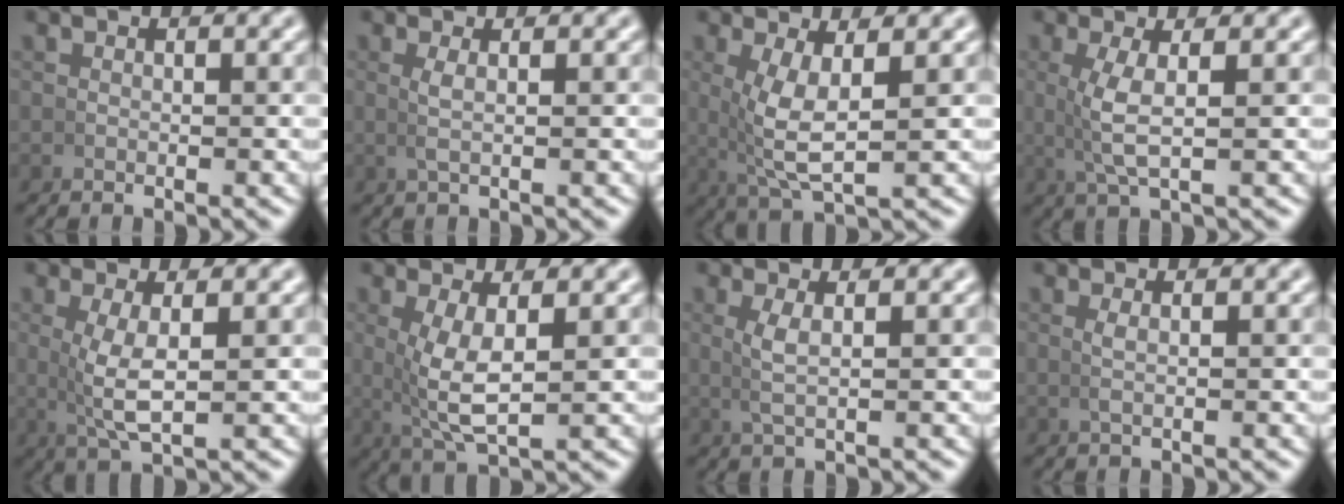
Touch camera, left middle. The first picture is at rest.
{"total": 1.4, "force": [0.4, -0.2, 1.3], "torque": [-0.031, -0.003, 0.013]}
{"total": 5.5, "force": [0.7, 2.1, 5.1], "torque": [-0.103, -0.011, 0.027]}
{"total": 3.6, "force": [0.6, 0.5, 3.5], "torque": [-0.078, -0.003, 0.019]}
{"total": 4.4, "force": [0.3, 1.2, 4.2], "torque": [-0.087, -0.009, 0.017]}
{"total": 5.6, "force": [0.5, 2.1, 5.2], "torque": [-0.105, -0.012, 0.025]}
{"total": 2.0, "force": [0.6, -0.1, 2.0], "torque": [-0.043, -0.002, 0.018]}
{"total": 0.9, "force": [0.3, -0.2, 0.8], "torque": [-0.022, -0.004, 0.010]}